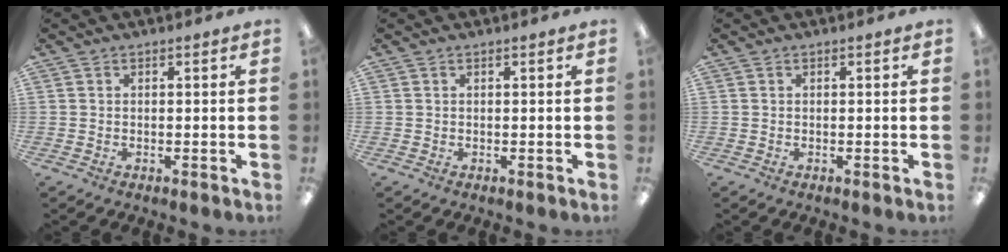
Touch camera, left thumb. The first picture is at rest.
{"total": 0.0}
{"total": 0.0}